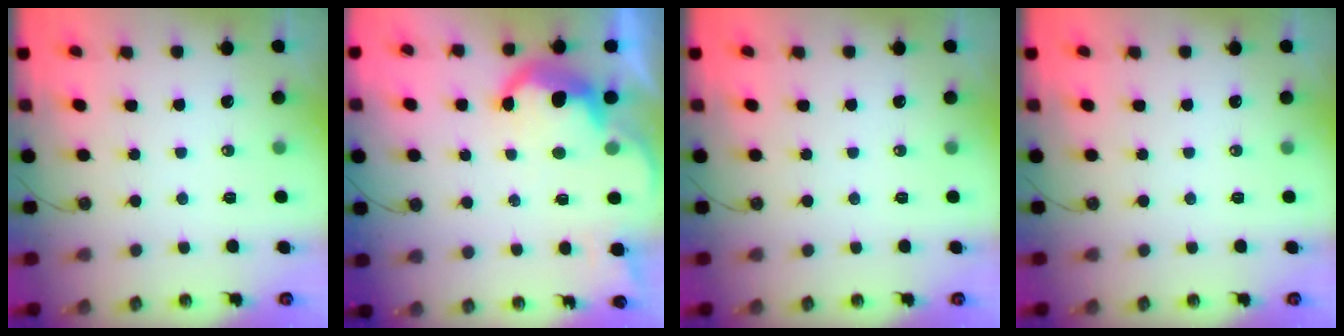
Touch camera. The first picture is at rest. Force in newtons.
{"total": 10.7, "press": 10.7, "slide": 0.8}
{"total": 0.0}
{"total": 0.0}